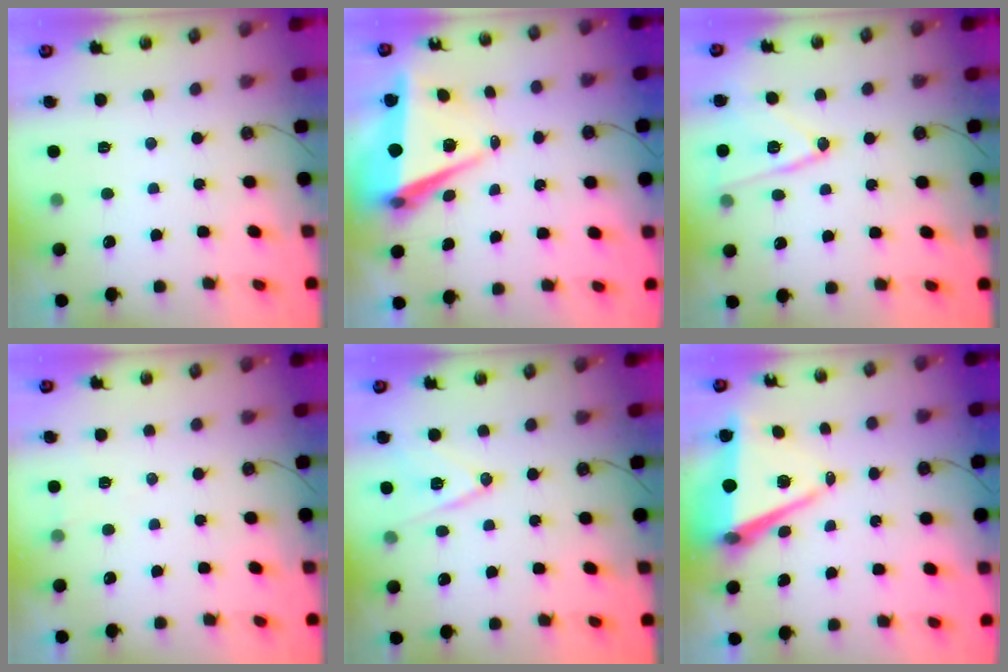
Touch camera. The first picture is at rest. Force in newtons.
{"total": 7.8, "press": 6.6, "slide": 4.1}
{"total": 13.3, "press": 13.3, "slide": 0.4}
{"total": 4.8, "press": 2.3, "slide": 4.3}
{"total": 12.6, "press": 12.1, "slide": 3.4}
{"total": 9.8, "press": 8.9, "slide": 4.1}